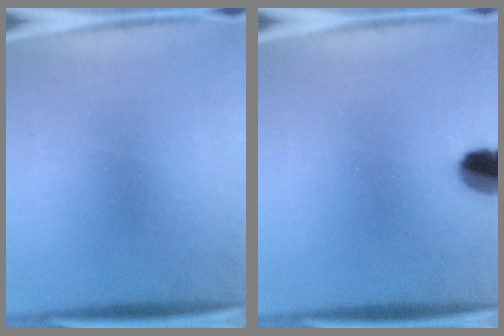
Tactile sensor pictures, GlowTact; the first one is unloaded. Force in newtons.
{"total": 6.5}